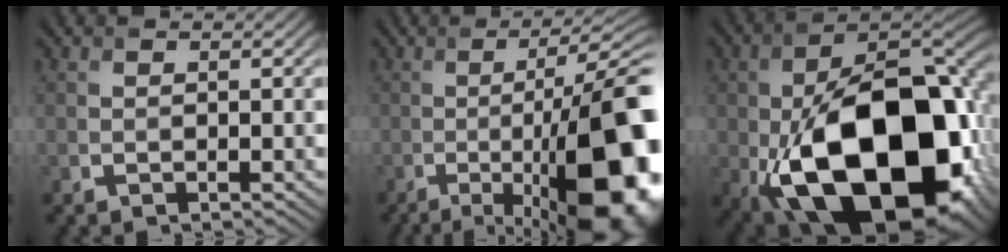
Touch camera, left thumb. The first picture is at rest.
{"total": 19.3, "force": [-5.8, 6.4, 17.2], "torque": [-0.212, -0.013, -0.083]}
{"total": 22.1, "force": [-6.1, 13.0, 16.9], "torque": [-0.317, -0.049, -0.075]}